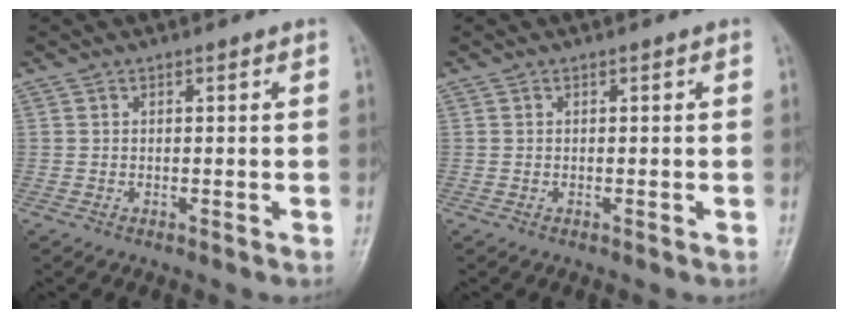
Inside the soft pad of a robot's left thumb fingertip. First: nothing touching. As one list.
[{"total": 0.0}]